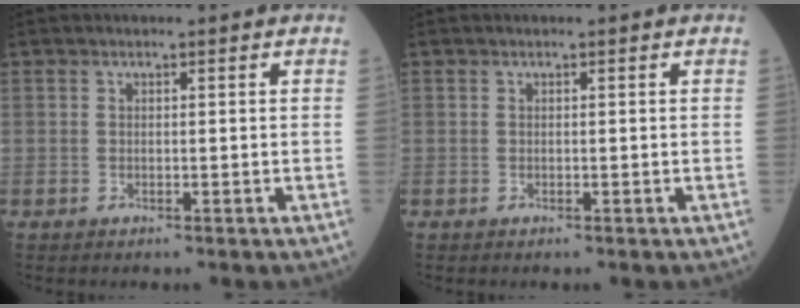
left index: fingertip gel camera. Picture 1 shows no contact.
{"total": 0.0}